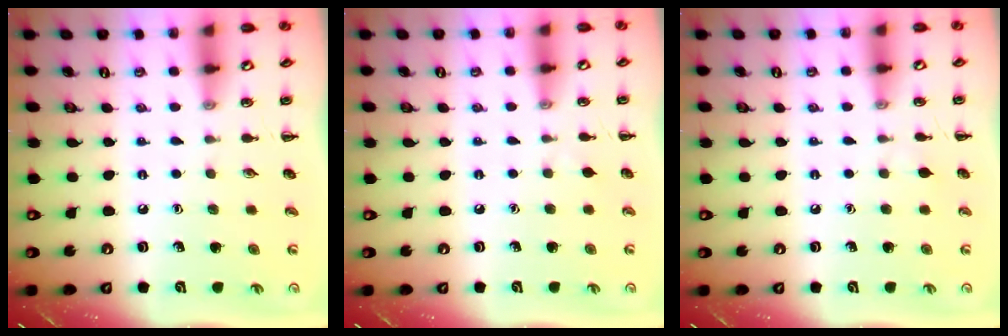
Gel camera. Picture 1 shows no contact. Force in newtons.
{"total": 2.3, "press": 2.0, "slide": 1.0}
{"total": 2.7, "press": 2.5, "slide": 1.0}